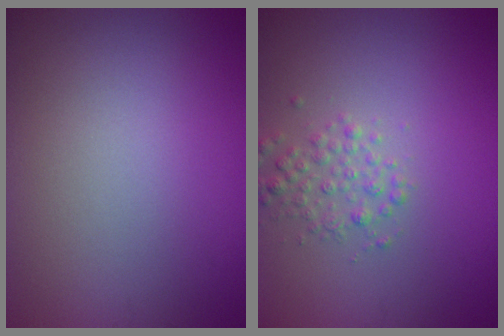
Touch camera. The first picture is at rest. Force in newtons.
{"total": 2.0, "press": 2.0, "slide": 0.1}